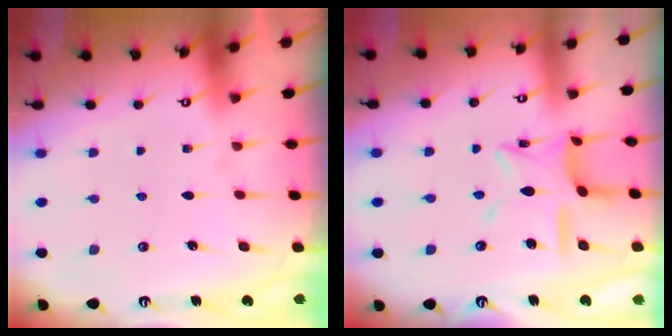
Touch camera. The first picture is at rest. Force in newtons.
{"total": 11.5, "press": 11.5, "slide": 0.8}